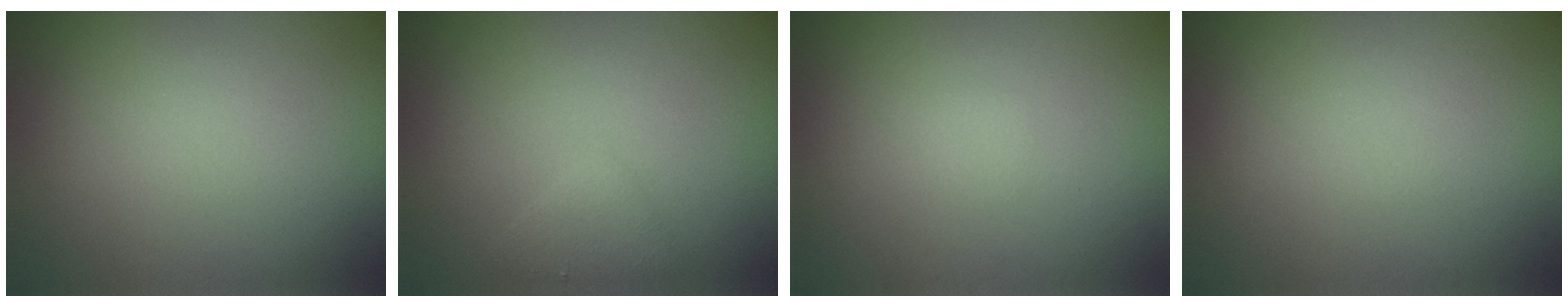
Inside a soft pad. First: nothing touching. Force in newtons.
{"total": 1.5, "press": 1.5, "slide": 0.1}
{"total": 0.5, "press": 0.5, "slide": 0.0}
{"total": 0.0}